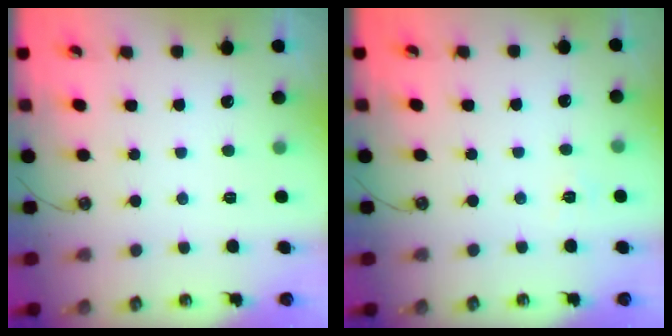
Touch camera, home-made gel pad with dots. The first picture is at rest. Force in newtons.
{"total": 2.3, "press": 2.3, "slide": 0.3}